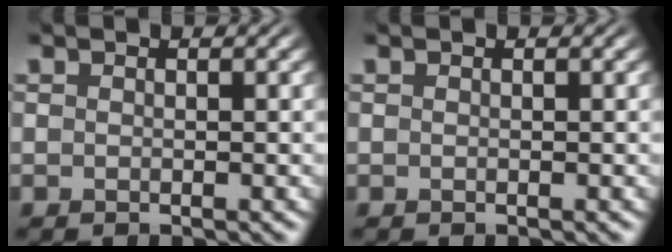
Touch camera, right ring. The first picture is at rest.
{"total": 0.0}